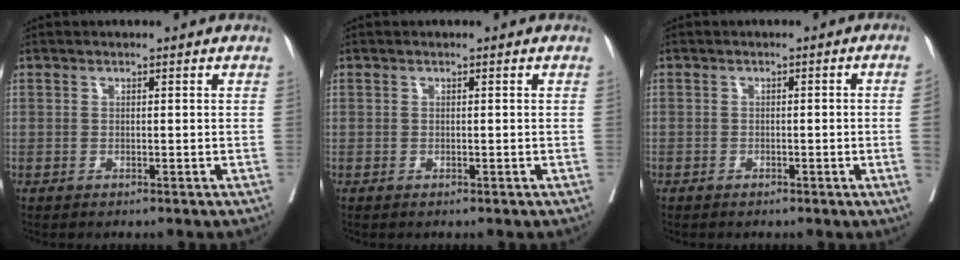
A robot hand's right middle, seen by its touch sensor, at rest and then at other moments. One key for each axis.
{"total": 0.0}
{"total": 2.6, "fx": -0.6, "fy": -0.6, "fz": 2.5, "tx": -0.033, "ty": 0.003, "tz": -0.010}